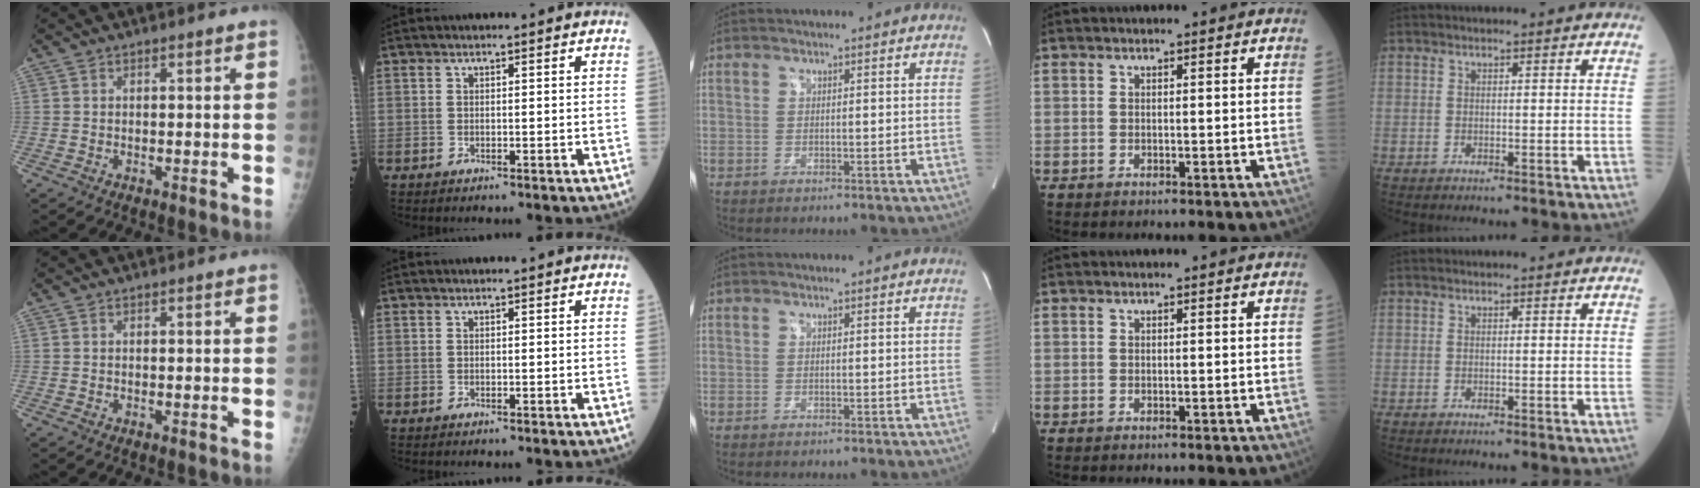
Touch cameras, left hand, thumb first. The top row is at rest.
{}